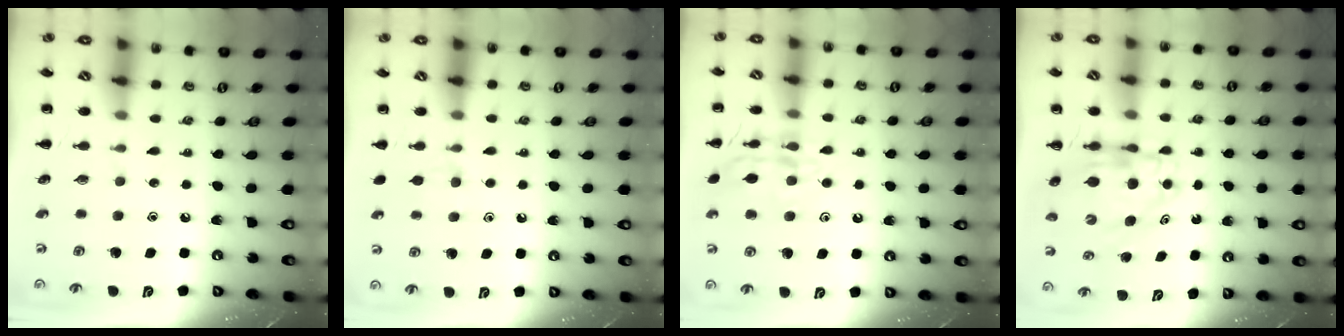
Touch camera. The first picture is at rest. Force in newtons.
{"total": 4.7, "press": 4.3, "slide": 1.8}
{"total": 13.4, "press": 13.4, "slide": 0.8}
{"total": 6.4, "press": 6.2, "slide": 1.3}